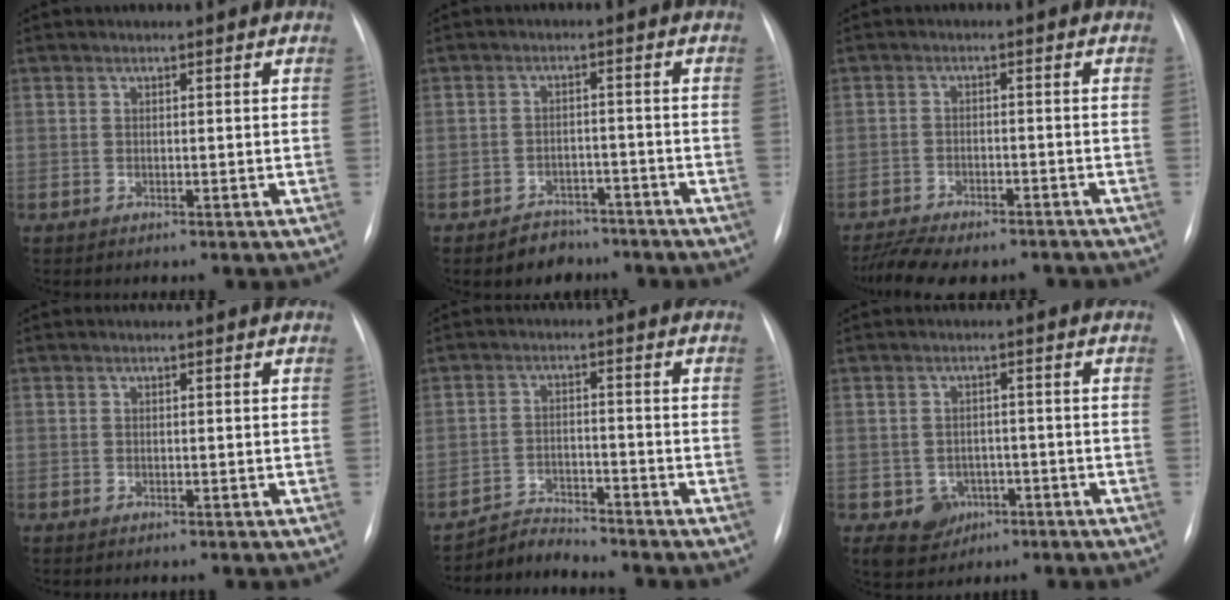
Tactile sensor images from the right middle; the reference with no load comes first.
{"total": 4.6, "force": [-3.5, 2.9, 0.7], "torque": [-0.012, 0.012, -0.048]}
{"total": 12.3, "force": [-10.6, 3.7, 4.9], "torque": [-0.093, 0.006, -0.150]}
{"total": 0.0}
{"total": 4.3, "force": [-4.1, -0.2, -0.9], "torque": [0.017, -0.009, -0.072]}
{"total": 5.0, "force": [-2.2, 4.4, 1.2], "torque": [-0.016, 0.009, -0.022]}